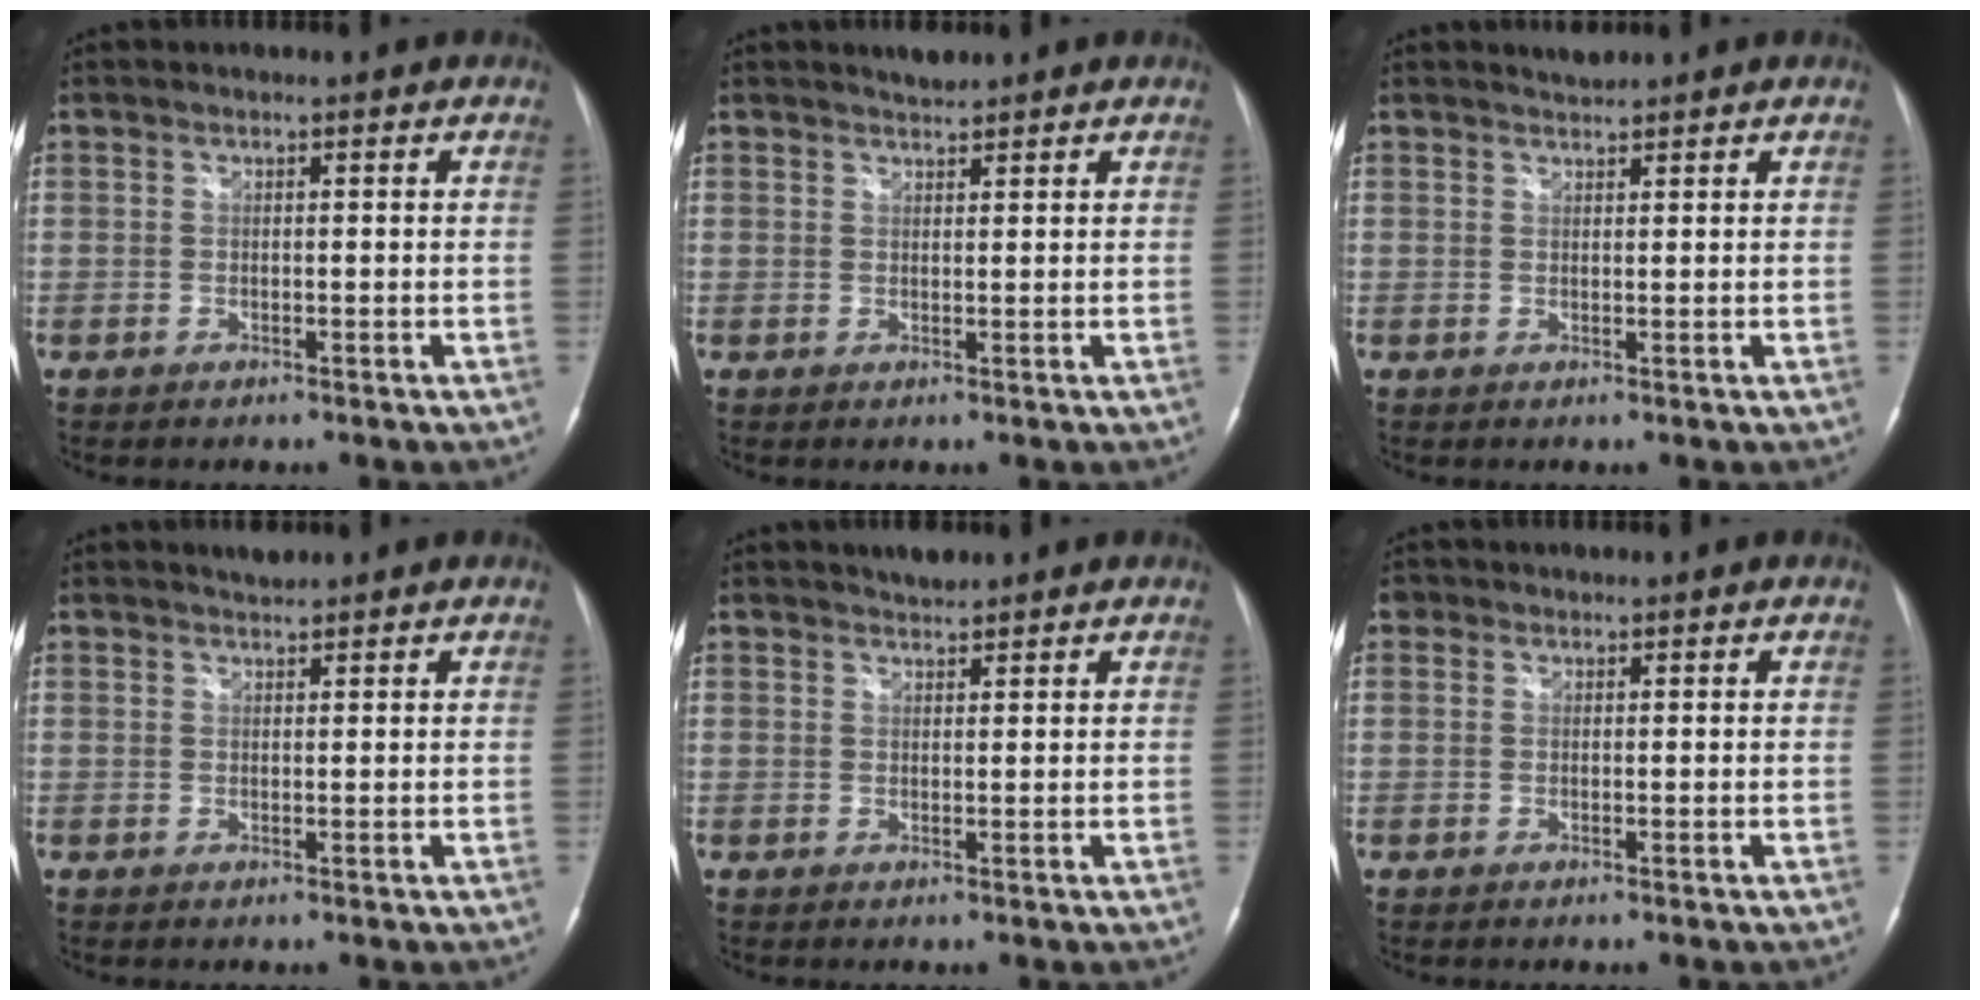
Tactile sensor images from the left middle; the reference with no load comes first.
{"total": 1.7, "force": [1.7, 0.1, 0.3], "torque": [-0.014, 0.002, 0.033]}
{"total": 1.3, "force": [1.3, -0.2, 0.0], "torque": [-0.009, 0.001, 0.028]}
{"total": 1.4, "force": [1.3, 0.0, 0.2], "torque": [-0.013, 0.003, 0.027]}
{"total": 2.0, "force": [1.9, 0.3, 0.5], "torque": [-0.016, 0.004, 0.035]}
{"total": 0.9, "force": [0.5, 0.7, 0.1], "torque": [0.002, 0.002, 0.006]}